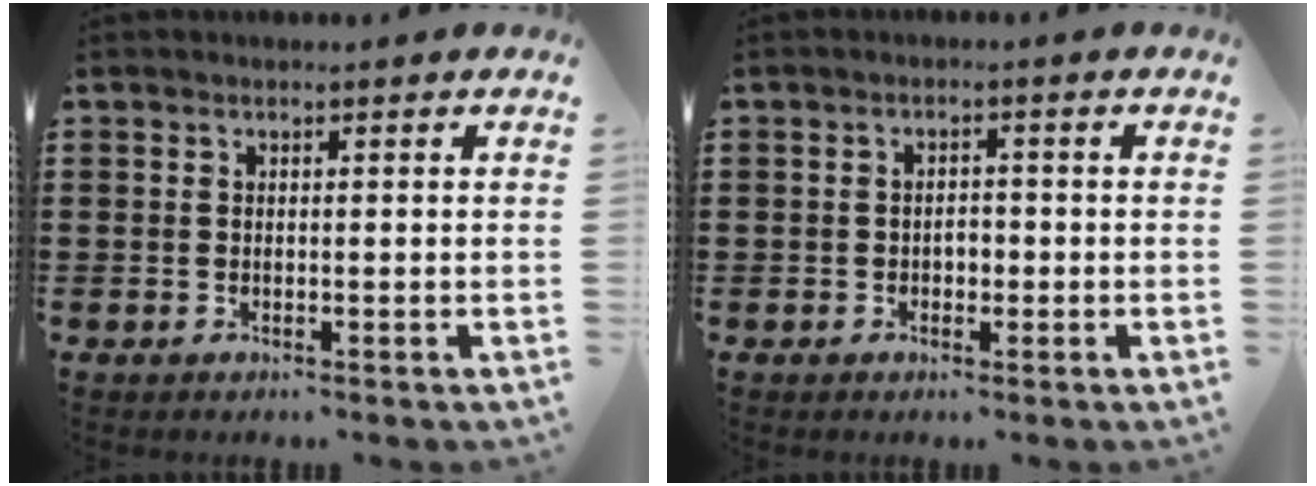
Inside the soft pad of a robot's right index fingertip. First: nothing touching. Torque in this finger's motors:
{"motor_torque": [0.46, -0.38, 0.00, 0.00]}